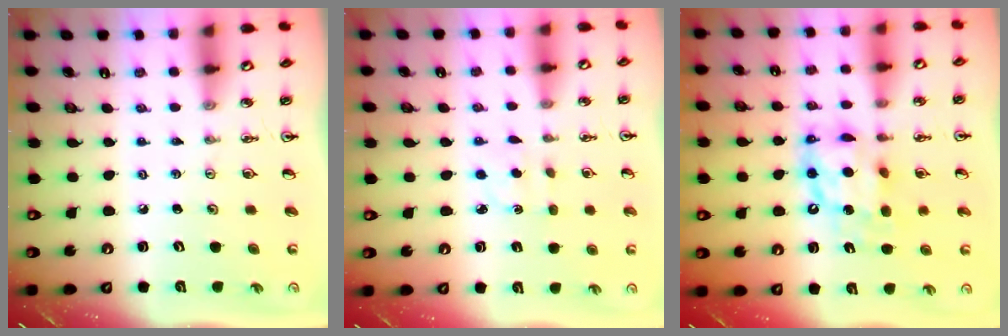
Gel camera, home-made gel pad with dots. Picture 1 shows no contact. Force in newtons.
{"total": 1.7, "press": 1.6, "slide": 0.6}
{"total": 11.2, "press": 11.1, "slide": 1.0}